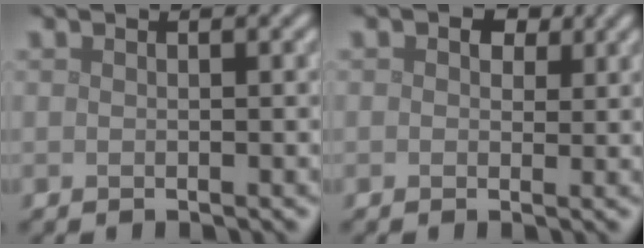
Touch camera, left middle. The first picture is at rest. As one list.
[{"total": 2.2, "force": [0.8, 1.6, 1.2], "torque": [-0.015, -0.002, 0.008]}]